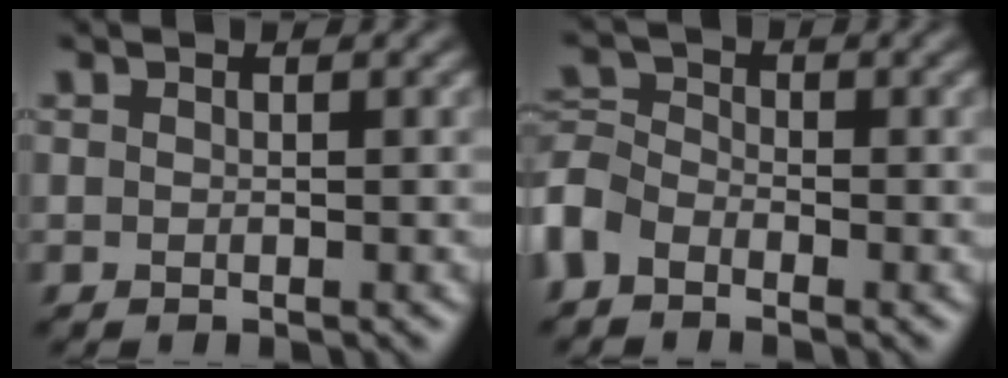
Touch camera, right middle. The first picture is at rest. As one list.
[{"total": 3.5, "force": [-2.1, 2.3, 1.7], "torque": [-0.038, 0.008, -0.059]}]